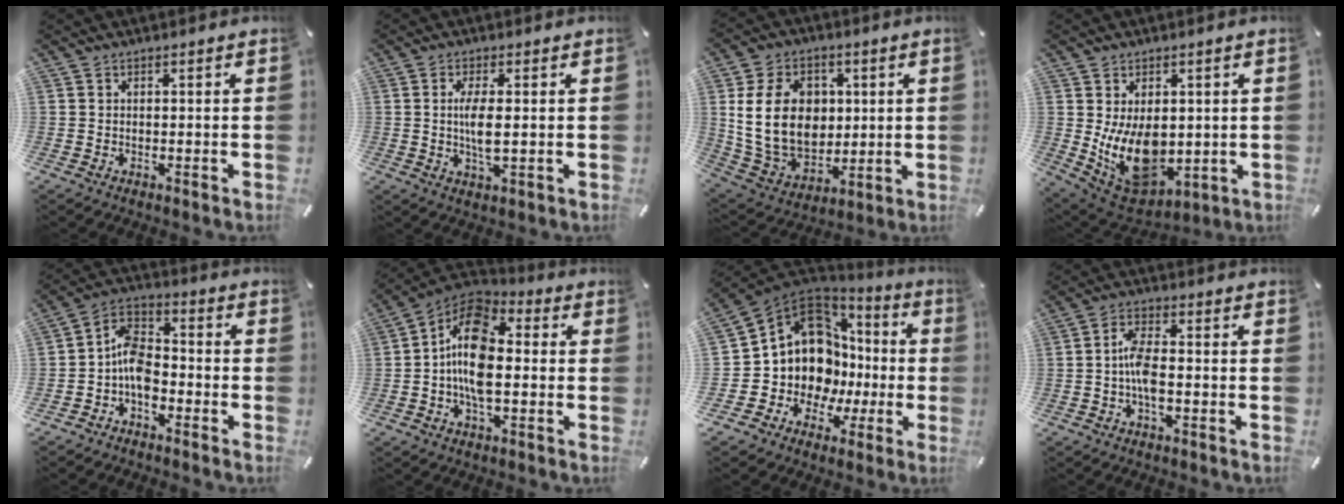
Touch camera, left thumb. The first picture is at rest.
{"total": 5.7, "force": [0.3, 1.6, 5.5], "torque": [-0.125, -0.009, -0.002]}
{"total": 16.9, "force": [2.9, 13.1, 10.4], "torque": [-0.215, -0.002, 0.053]}
{"total": 13.7, "force": [0.1, 9.9, 9.5], "torque": [-0.176, -0.018, 0.011]}
{"total": 8.9, "force": [-4.0, 5.9, 5.4], "torque": [-0.119, 0.018, -0.077]}
{"total": 13.0, "force": [-1.6, 7.1, 10.8], "torque": [-0.215, 0.003, -0.029]}
{"total": 14.5, "force": [1.8, 12.9, 6.3], "torque": [-0.136, -0.048, 0.052]}
{"total": 6.5, "force": [-1.5, 2.9, 5.7], "torque": [-0.115, 0.008, -0.028]}